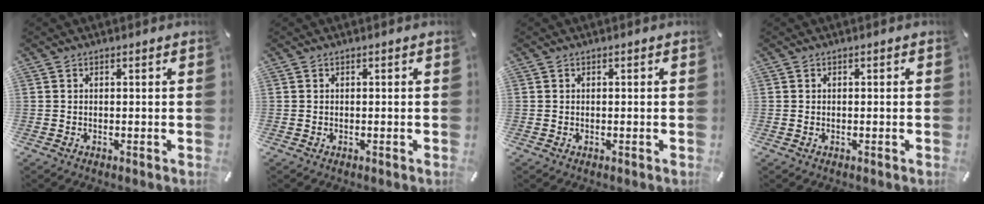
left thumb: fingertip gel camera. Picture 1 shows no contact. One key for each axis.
{"total": 0.0}
{"total": 0.0}
{"total": 0.5, "fx": -0.1, "fy": 0.4, "fz": 0.3, "tx": -0.006, "ty": 0.001, "tz": -0.003}